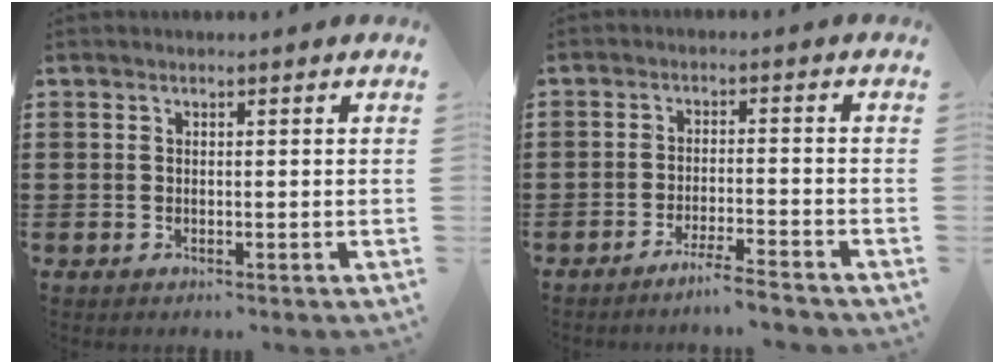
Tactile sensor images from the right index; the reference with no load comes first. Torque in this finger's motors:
{"motor_torque": [1.29, 0.85, 0.02, 0.02]}